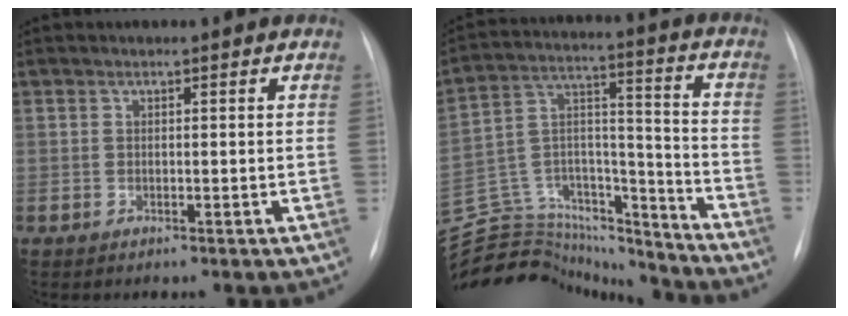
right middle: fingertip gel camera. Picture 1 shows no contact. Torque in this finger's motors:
{"motor_torque": [-0.73, -1.24, -0.22, -0.09]}